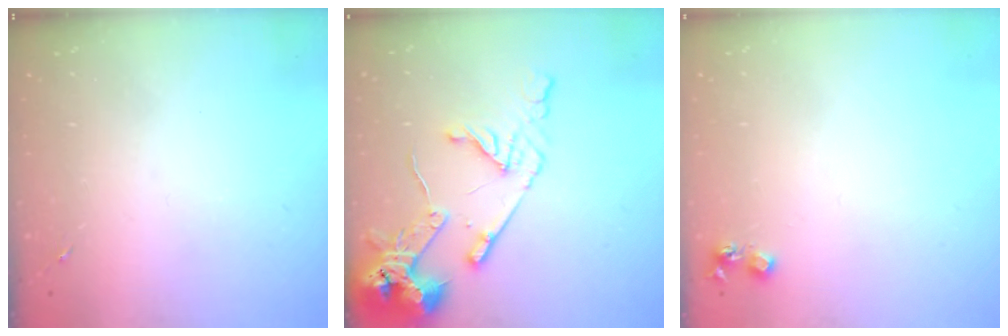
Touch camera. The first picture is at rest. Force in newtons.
{"total": 14.9, "press": 14.8, "slide": 2.0}
{"total": 4.8, "press": 4.7, "slide": 0.7}